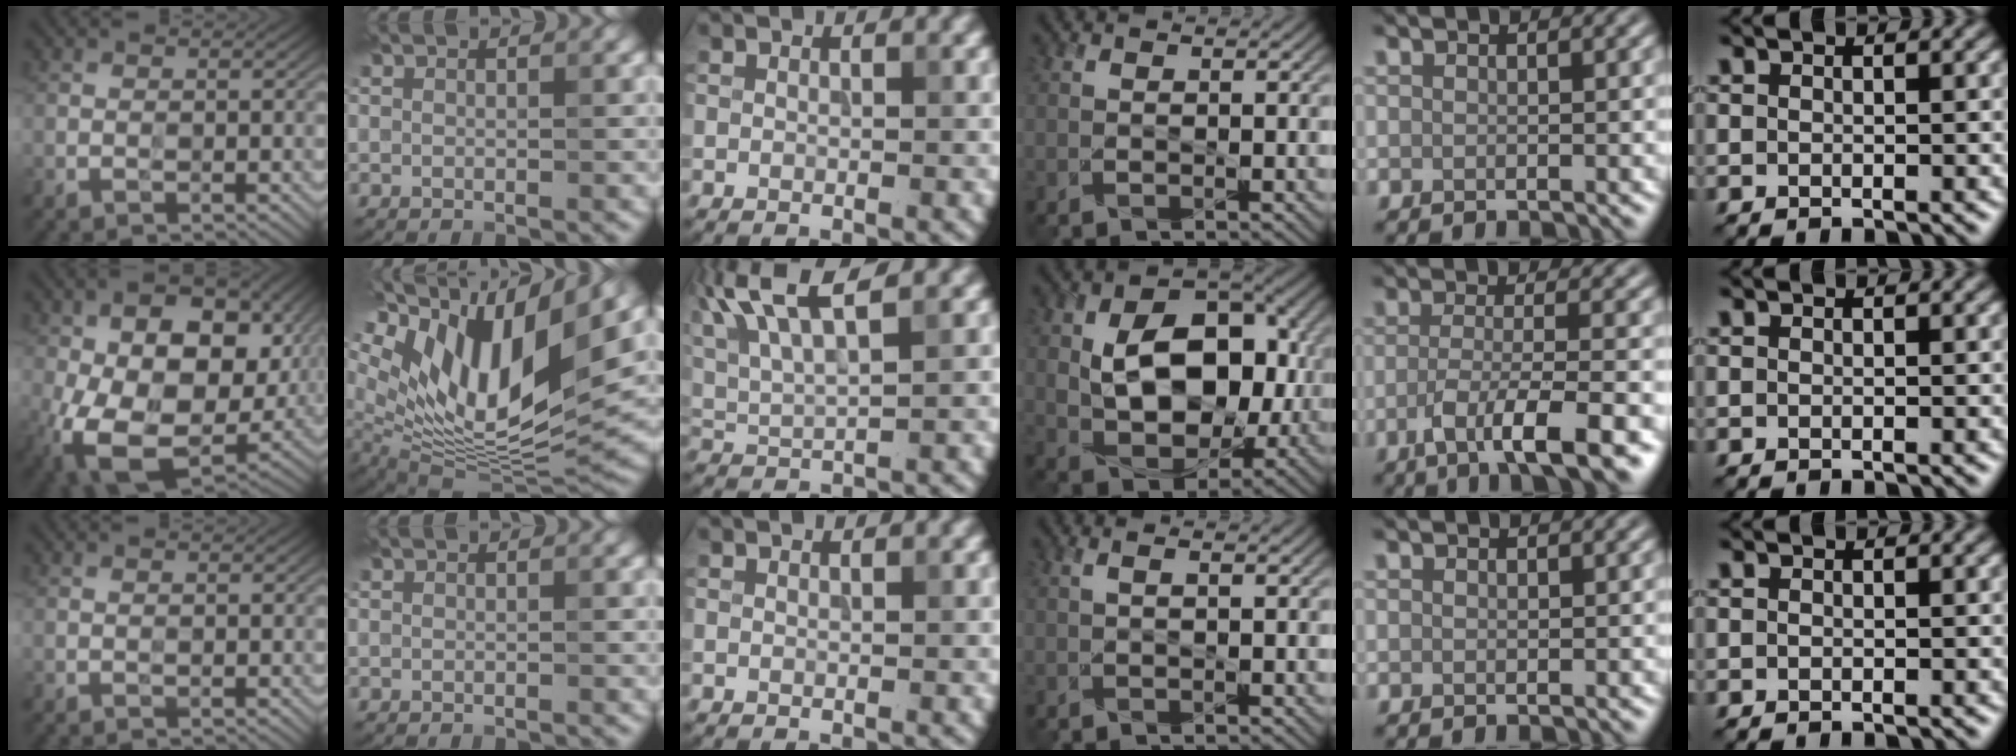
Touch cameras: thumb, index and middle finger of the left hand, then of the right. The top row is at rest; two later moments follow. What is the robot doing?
{"motion": "wipe", "object": "glasses"}